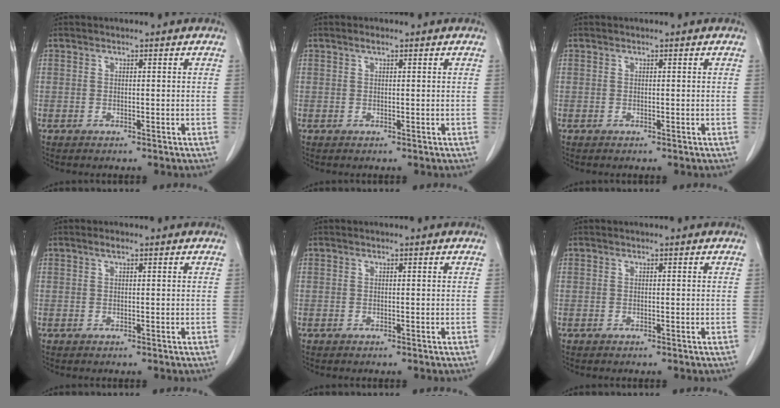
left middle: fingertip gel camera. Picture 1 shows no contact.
{"total": 0.7, "force": [0.5, 0.1, 0.5], "torque": [-0.014, 0.002, 0.009]}
{"total": 0.0}
{"total": 0.9, "force": [0.6, 0.1, 0.7], "torque": [-0.016, 0.003, 0.010]}
{"total": 0.0}
{"total": 0.0}